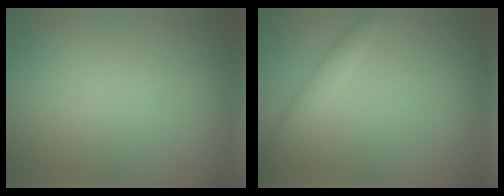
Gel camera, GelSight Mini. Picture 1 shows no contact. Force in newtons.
{"total": 1.5, "press": 1.5, "slide": 0.0}